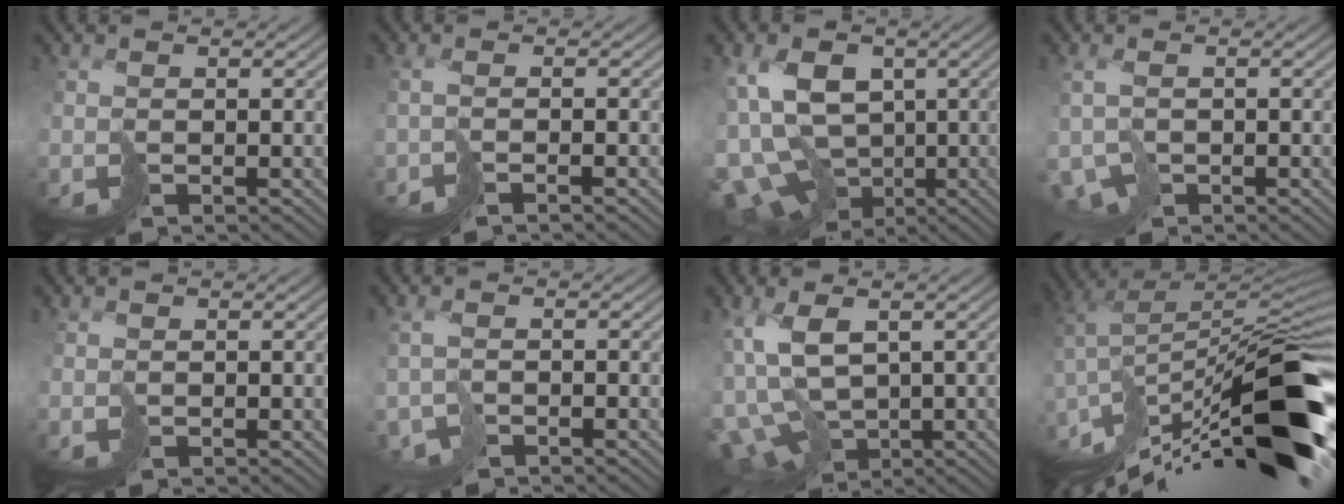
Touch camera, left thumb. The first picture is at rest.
{"total": 1.9, "force": [-1.6, -0.6, 0.9], "torque": [-0.013, 0.007, -0.030]}
{"total": 13.2, "force": [-2.9, 8.9, 9.3], "torque": [-0.183, -0.011, -0.043]}
{"total": 3.1, "force": [-1.4, 1.7, 2.1], "torque": [-0.040, 0.001, -0.025]}
{"total": 0.0}
{"total": 2.3, "force": [-1.9, 0.7, 1.2], "torque": [-0.020, 0.002, -0.037]}
{"total": 12.2, "force": [-2.9, 6.7, 9.7], "torque": [-0.222, -0.032, -0.038]}
{"total": 17.0, "force": [-10.8, 3.3, 12.8], "torque": [-0.220, 0.033, -0.189]}